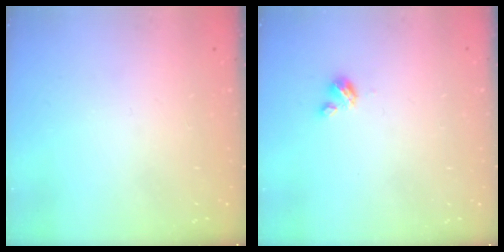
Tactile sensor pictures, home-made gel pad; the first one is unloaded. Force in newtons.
{"total": 2.7, "press": 2.7, "slide": 0.3}